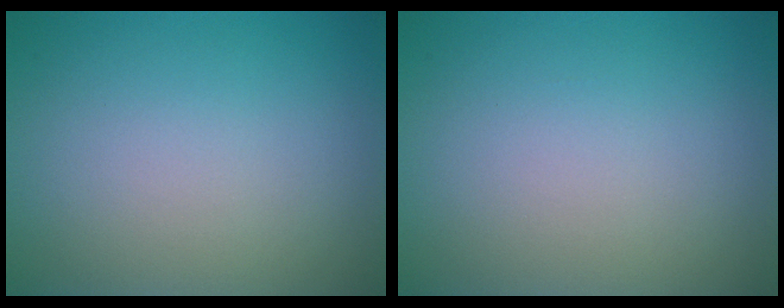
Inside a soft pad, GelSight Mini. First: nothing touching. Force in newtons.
{"total": 0.0}